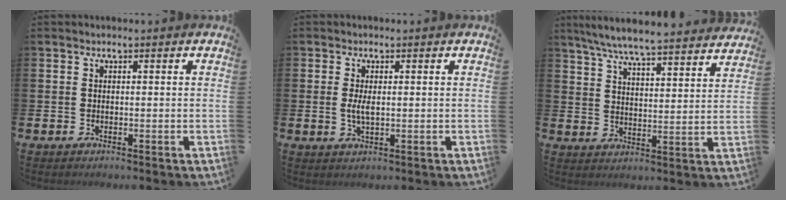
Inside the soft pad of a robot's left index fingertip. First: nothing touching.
{"total": 2.4, "force": [0.2, 0.9, 2.2], "torque": [-0.038, 0.001, 0.001]}
{"total": 7.1, "force": [6.8, 0.1, 2.2], "torque": [-0.067, -0.045, 0.119]}